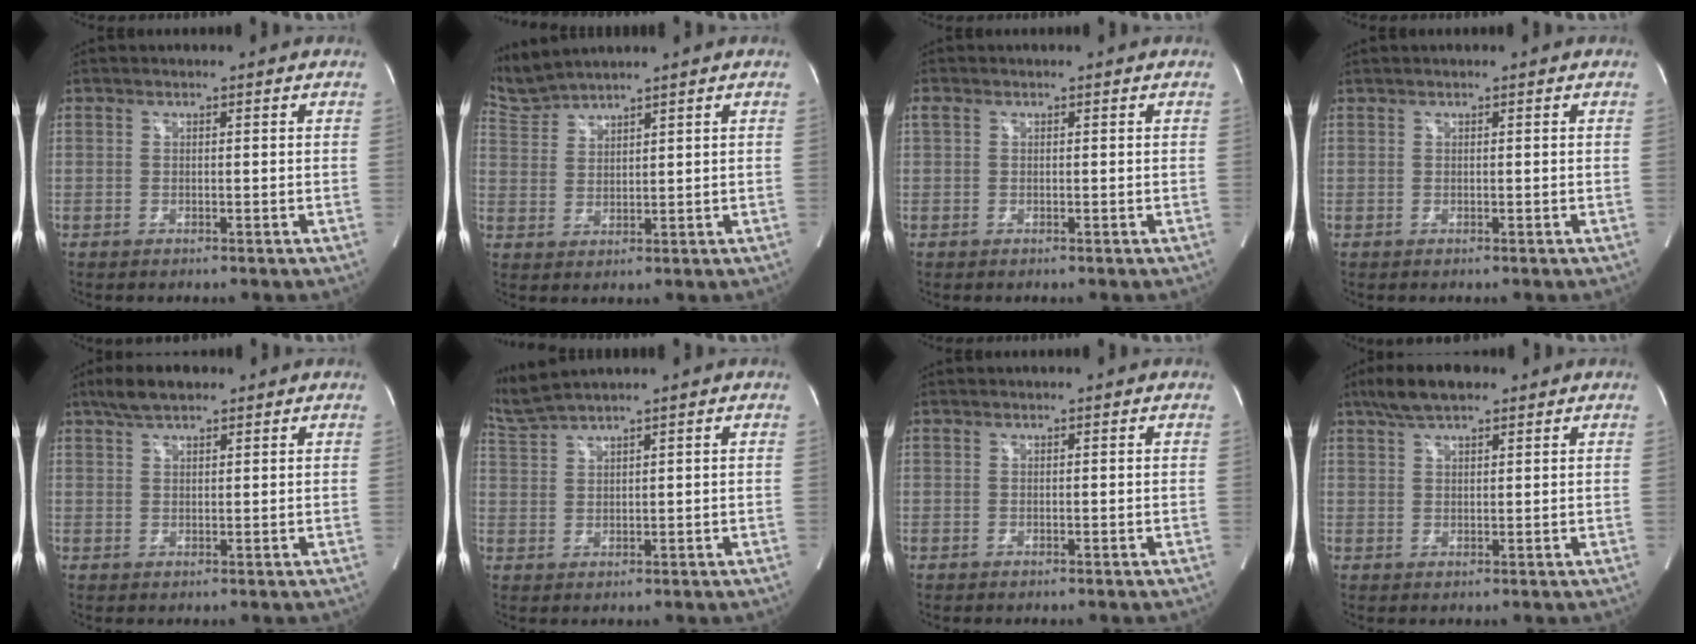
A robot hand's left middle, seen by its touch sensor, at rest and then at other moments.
{"total": 4.7, "force": [4.6, -0.9, -0.2], "torque": [-0.015, 0.009, 0.106]}
{"total": 0.8, "force": [0.4, 0.5, 0.5], "torque": [-0.017, 0.015, 0.007]}
{"total": 0.0}
{"total": 4.6, "force": [3.4, 1.5, 2.6], "torque": [-0.062, 0.014, 0.064]}
{"total": 4.2, "force": [3.8, -1.5, 1.0], "torque": [-0.040, 0.010, 0.091]}
{"total": 0.0}
{"total": 5.9, "force": [4.3, 1.9, 3.5], "torque": [-0.076, 0.018, 0.079]}